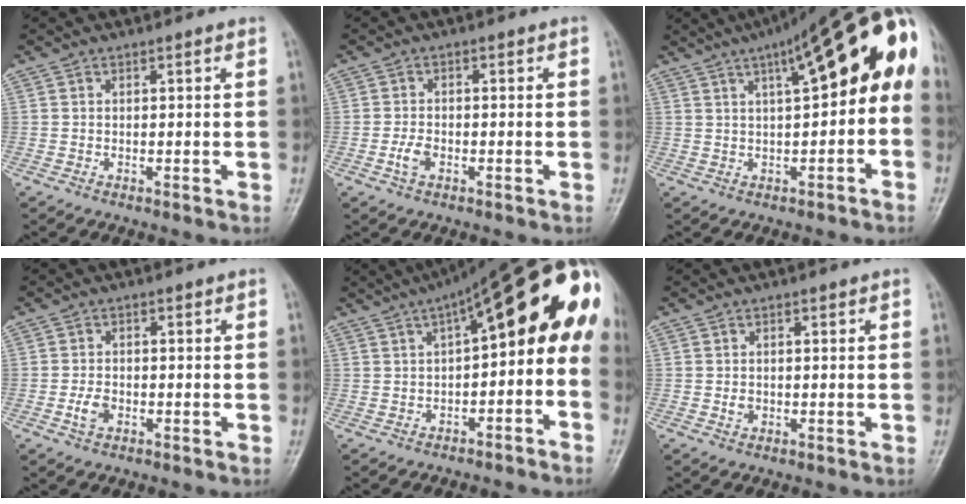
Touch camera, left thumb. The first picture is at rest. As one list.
[{"total": 2.8, "force": [-1.2, 1.7, 1.9], "torque": [-0.038, 0.008, -0.025]}, {"total": 19.3, "force": [4.5, 6.4, 17.7], "torque": [-0.224, 0.043, 0.052]}, {"total": 2.9, "force": [-1.1, 1.9, 1.9], "torque": [-0.035, 0.008, -0.023]}, {"total": 19.8, "force": [1.7, 8.1, 18.0], "torque": [-0.224, 0.057, 0.011]}, {"total": 1.5, "force": [-0.2, 1.3, 0.7], "torque": [-0.006, 0.002, -0.004]}]